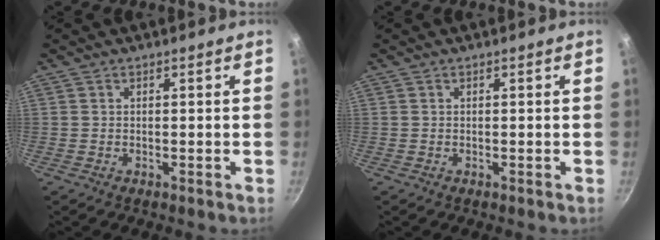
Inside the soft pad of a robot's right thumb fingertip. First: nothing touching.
{"total": 0.0}